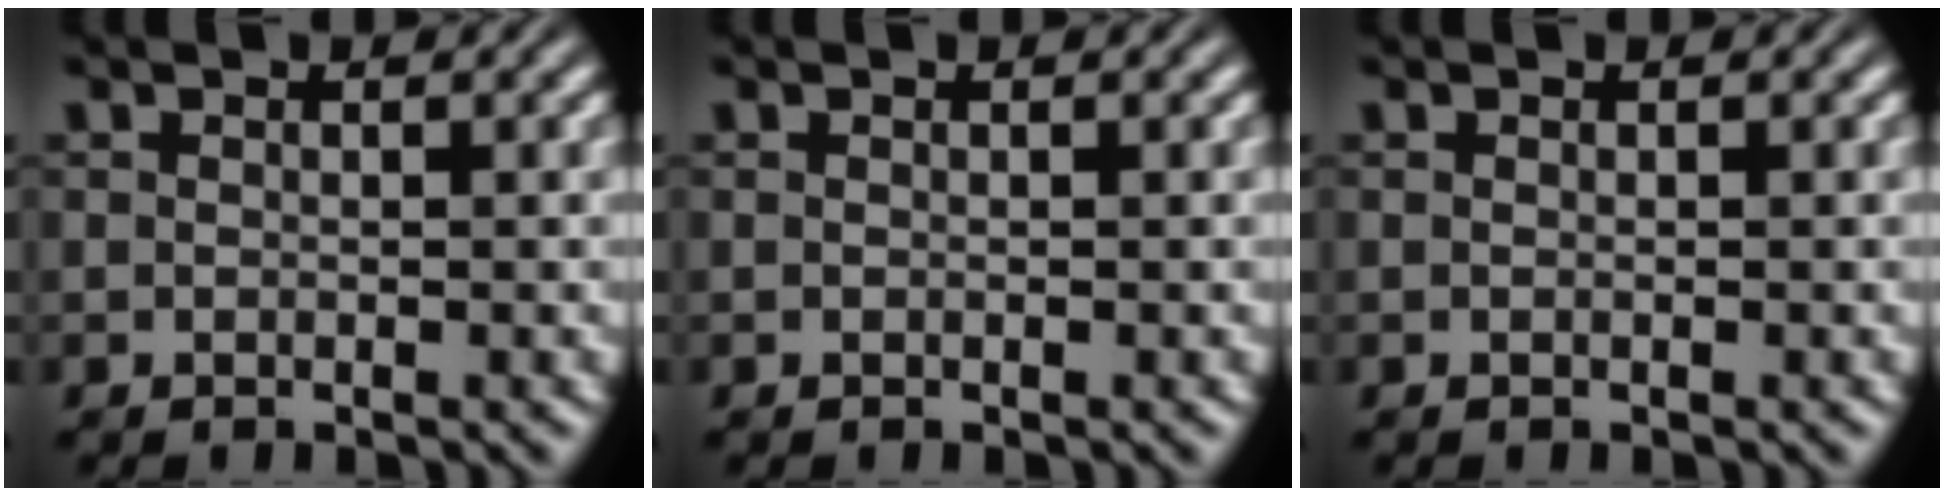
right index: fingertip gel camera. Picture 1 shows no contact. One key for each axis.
{"total": 0.0}
{"total": 0.0}